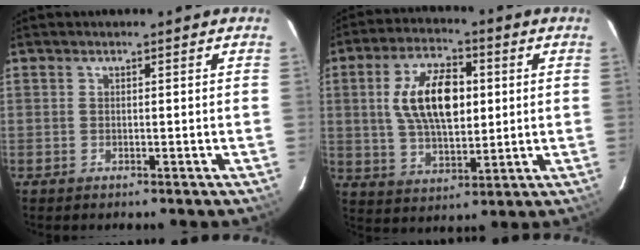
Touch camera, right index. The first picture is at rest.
{"total": 13.2, "force": [2.3, 6.6, 11.2], "torque": [-0.206, 0.013, 0.046]}